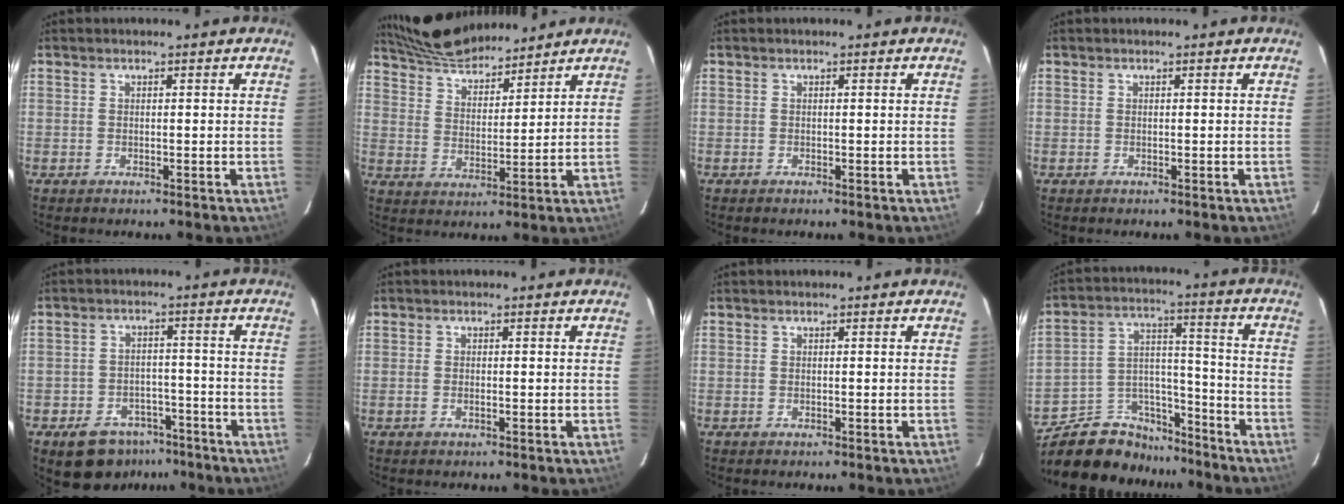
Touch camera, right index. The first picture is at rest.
{"total": 12.3, "force": [11.4, 2.4, 4.2], "torque": [-0.088, 0.022, 0.193]}
{"total": 0.0}
{"total": 0.0}
{"total": 9.9, "force": [-6.6, 6.4, 3.5], "torque": [-0.081, 0.022, -0.081]}
{"total": 1.0, "force": [-0.4, 0.4, 0.8], "torque": [-0.016, 0.000, -0.008]}
{"total": 0.0}
{"total": 19.4, "force": [-15.3, 9.7, 7.1], "torque": [-0.148, 0.072, -0.231]}